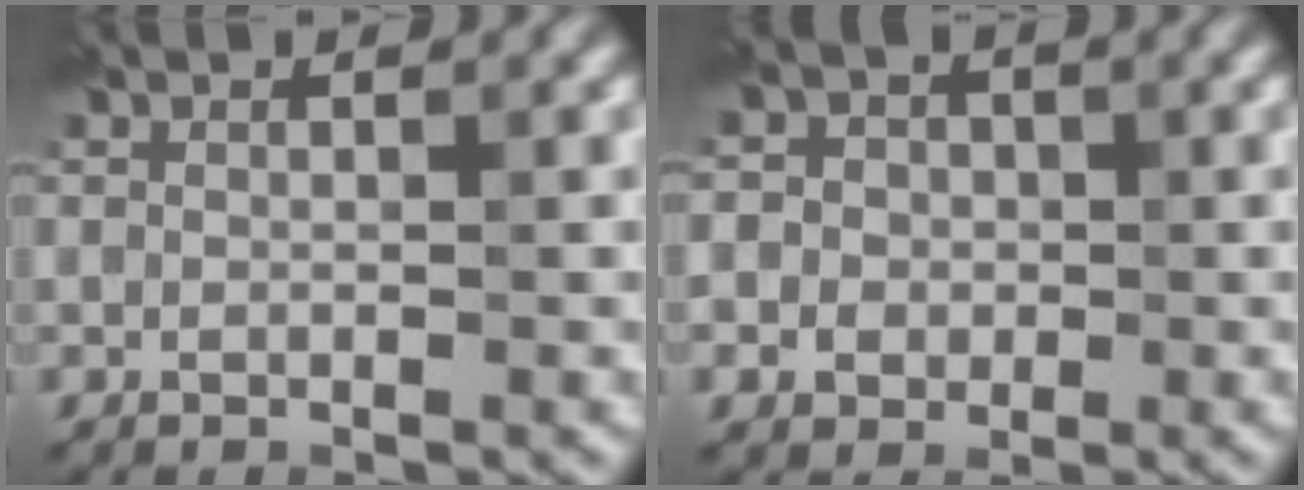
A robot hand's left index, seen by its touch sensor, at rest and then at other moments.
{"total": 5.1, "force": [0.6, 4.8, 1.8], "torque": [-0.014, 0.029, -0.023]}